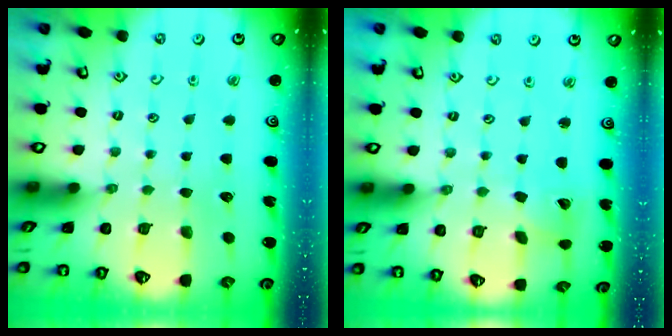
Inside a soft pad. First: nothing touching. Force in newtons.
{"total": 4.0, "press": 4.0, "slide": 0.5}